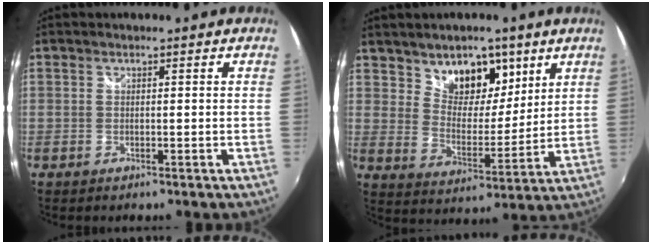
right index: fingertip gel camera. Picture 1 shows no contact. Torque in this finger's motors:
{"motor_torque": [0.12, 0.21, 0.09, 0.05]}